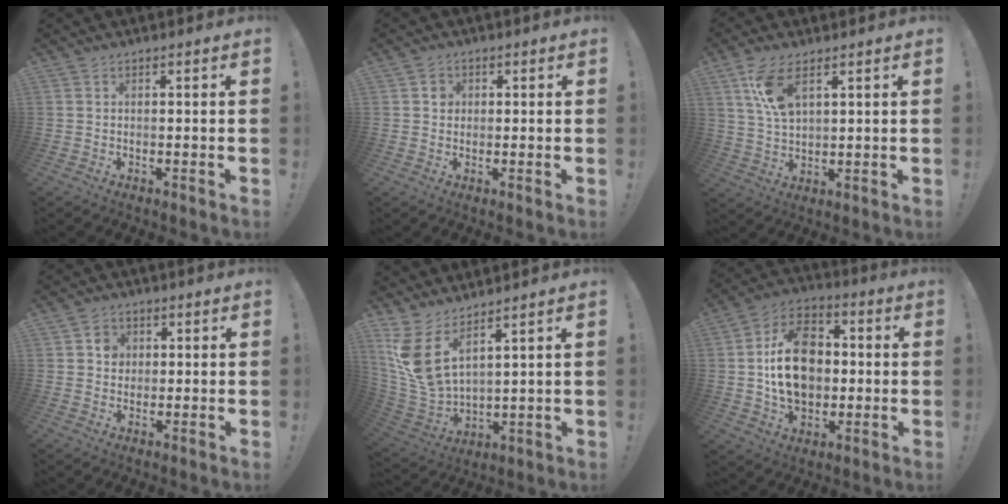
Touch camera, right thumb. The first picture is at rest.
{"total": 2.5, "force": [0.4, 2.4, 0.6], "torque": [0.005, -0.002, 0.003]}
{"total": 9.6, "force": [4.9, 4.5, 6.9], "torque": [-0.127, -0.018, 0.091]}
{"total": 4.3, "force": [0.6, 4.0, 1.4], "torque": [-0.015, 0.003, 0.010]}
{"total": 11.3, "force": [6.8, 4.8, 7.6], "torque": [-0.177, -0.065, 0.125]}
{"total": 17.5, "force": [0.6, 13.1, 11.6], "torque": [-0.180, 0.012, 0.014]}